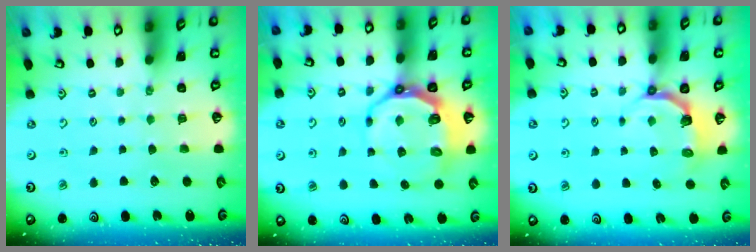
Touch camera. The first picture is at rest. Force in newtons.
{"total": 10.0, "press": 9.1, "slide": 4.2}
{"total": 4.8, "press": 3.2, "slide": 3.6}